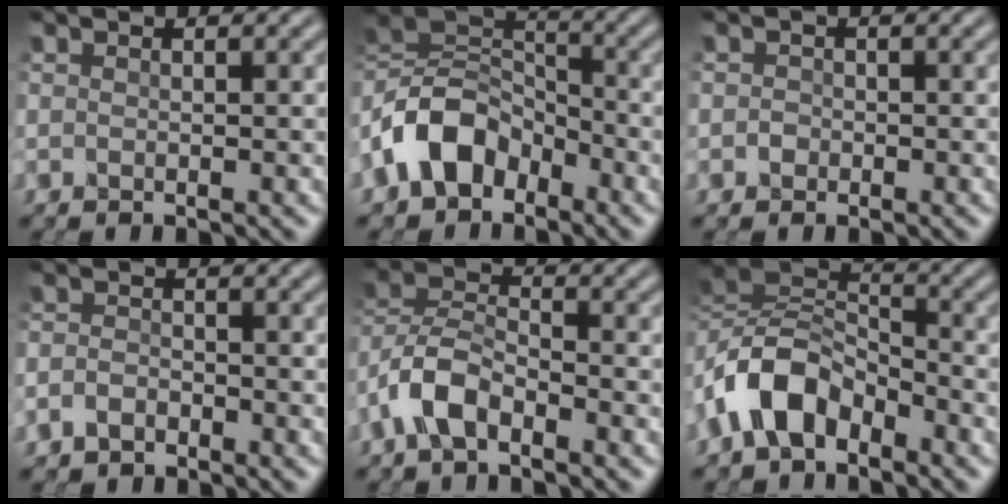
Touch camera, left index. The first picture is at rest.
{"total": 7.9, "force": [-4.0, 5.3, 4.2], "torque": [-0.082, 0.014, -0.094]}
{"total": 0.7, "force": [-0.2, 0.7, 0.2], "torque": [0.010, 0.007, -0.011]}
{"total": 1.6, "force": [-1.3, 0.9, 0.6], "torque": [-0.012, 0.009, -0.029]}
{"total": 4.5, "force": [-3.0, 1.9, 2.9], "torque": [-0.067, 0.015, -0.067]}
{"total": 7.2, "force": [-3.7, 4.1, 4.6], "torque": [-0.094, 0.015, -0.084]}